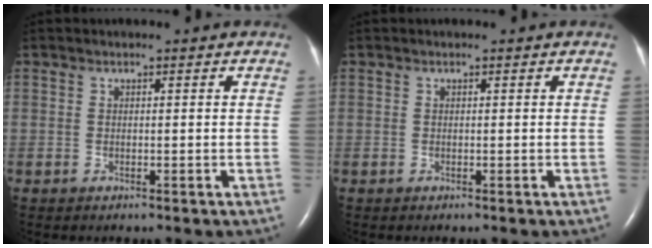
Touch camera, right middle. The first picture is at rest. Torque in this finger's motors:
{"motor_torque": [-0.01, -0.19, 0.02, -0.01]}